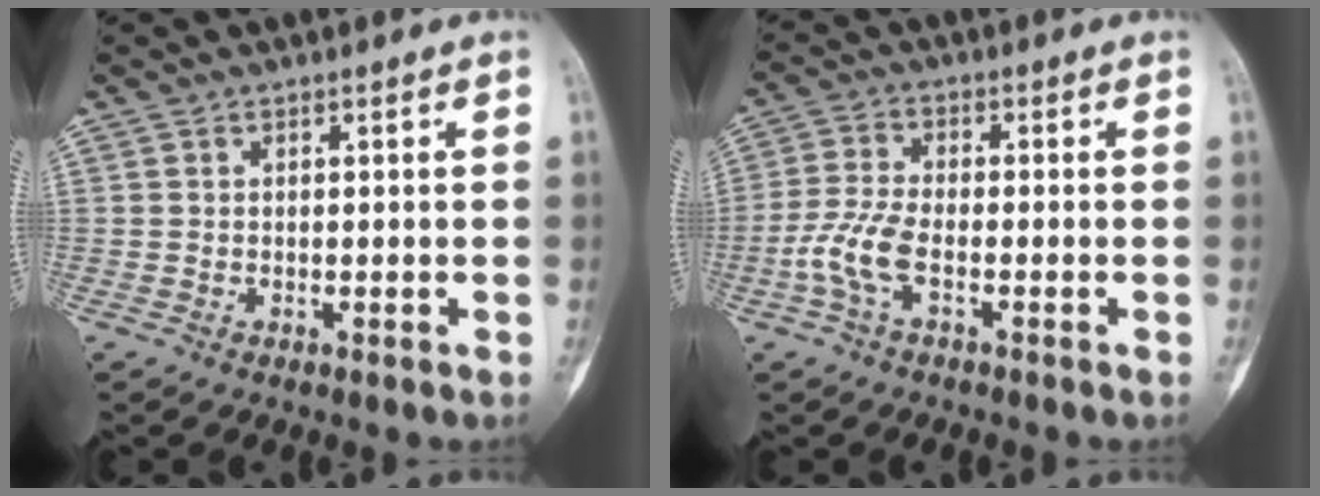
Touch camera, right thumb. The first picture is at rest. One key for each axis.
{"total": 6.5, "fx": -2.5, "fy": 2.5, "fz": 5.5, "tx": -0.134, "ty": 0.014, "tz": -0.054}